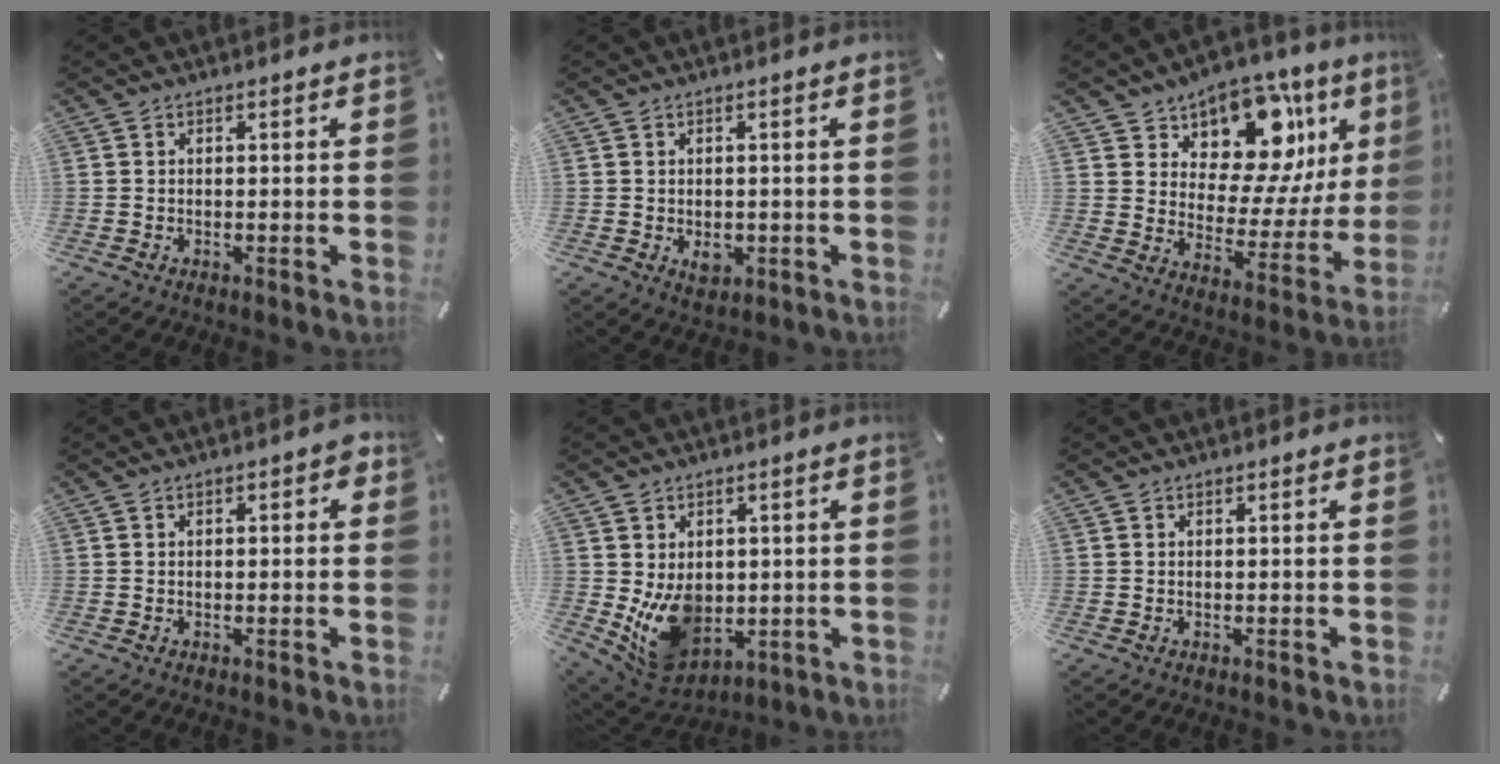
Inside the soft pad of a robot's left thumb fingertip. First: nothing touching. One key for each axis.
{"total": 3.1, "fx": -0.7, "fy": 2.3, "fz": 2.0, "tx": -0.031, "ty": -0.002, "tz": -0.012}
{"total": 13.8, "fx": 8.6, "fy": 9.2, "fz": 5.8, "tx": -0.072, "ty": -0.085, "tz": 0.146}
{"total": 1.7, "fx": 0.0, "fy": 0.9, "fz": 1.5, "tx": -0.020, "ty": 0.003, "tz": -0.003}
{"total": 11.8, "fx": -0.1, "fy": 9.5, "fz": 7.1, "tx": -0.139, "ty": -0.022, "tz": 0.004}
{"total": 0.0}